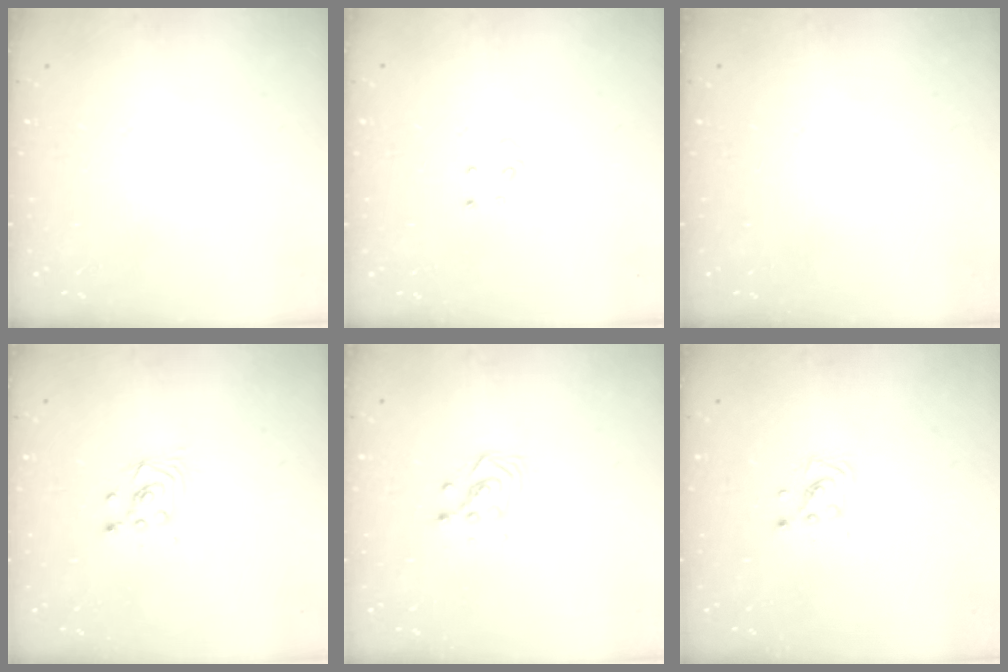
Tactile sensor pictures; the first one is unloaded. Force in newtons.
{"total": 3.3, "press": 3.3, "slide": 0.3}
{"total": 0.0}
{"total": 2.5, "press": 2.5, "slide": 0.1}
{"total": 3.2, "press": 3.1, "slide": 0.3}
{"total": 3.7, "press": 3.6, "slide": 0.6}